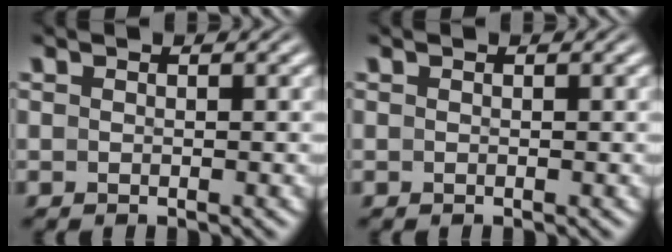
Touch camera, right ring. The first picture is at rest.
{"total": 0.0}